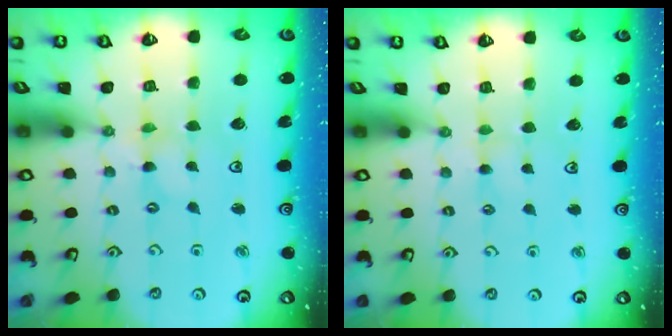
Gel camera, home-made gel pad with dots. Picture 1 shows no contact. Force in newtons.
{"total": 0.8, "press": 0.8, "slide": 0.3}